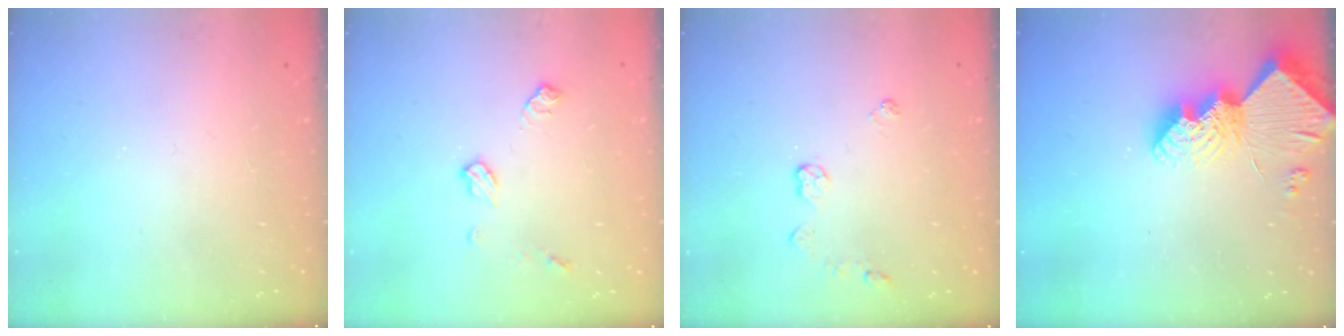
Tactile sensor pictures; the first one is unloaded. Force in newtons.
{"total": 7.7, "press": 7.7, "slide": 0.3}
{"total": 3.9, "press": 3.9, "slide": 0.5}
{"total": 13.7, "press": 13.6, "slide": 1.1}